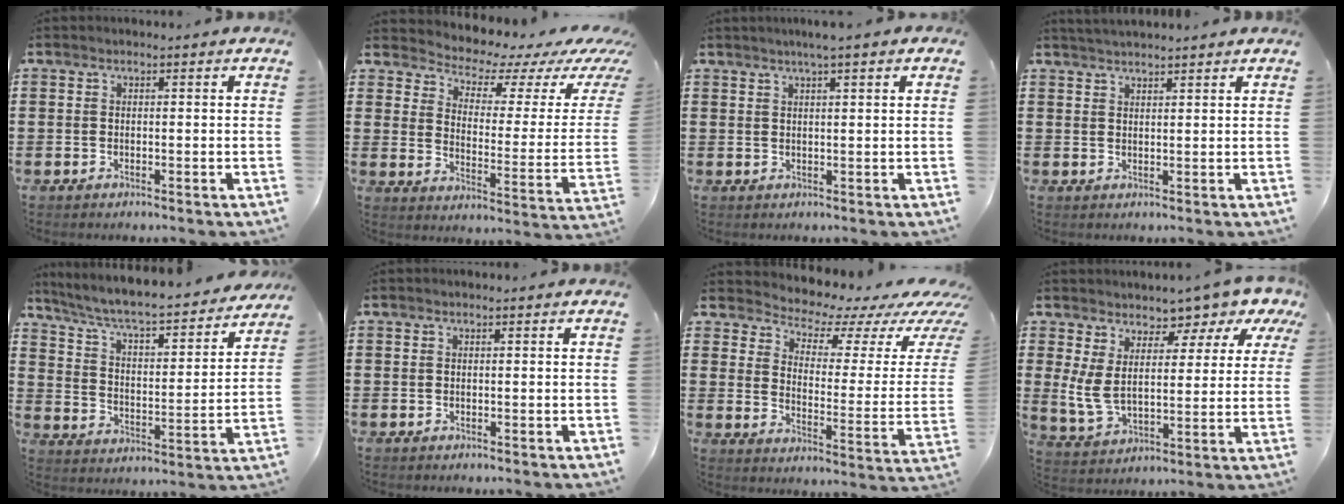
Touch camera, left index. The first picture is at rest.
{"total": 4.2, "force": [3.9, 1.2, 1.3], "torque": [-0.043, -0.038, 0.059]}
{"total": 2.4, "force": [1.7, -0.2, 1.7], "torque": [-0.035, 0.003, 0.030]}
{"total": 1.9, "force": [1.9, 0.0, 0.2], "torque": [-0.007, 0.000, 0.038]}
{"total": 6.0, "force": [5.4, 0.5, 2.7], "torque": [-0.076, -0.041, 0.085]}
{"total": 0.0}
{"total": 4.8, "force": [4.4, 1.3, 1.3], "torque": [-0.038, -0.044, 0.068]}
{"total": 6.8, "force": [4.1, 3.3, 4.3], "torque": [-0.101, -0.026, 0.067]}